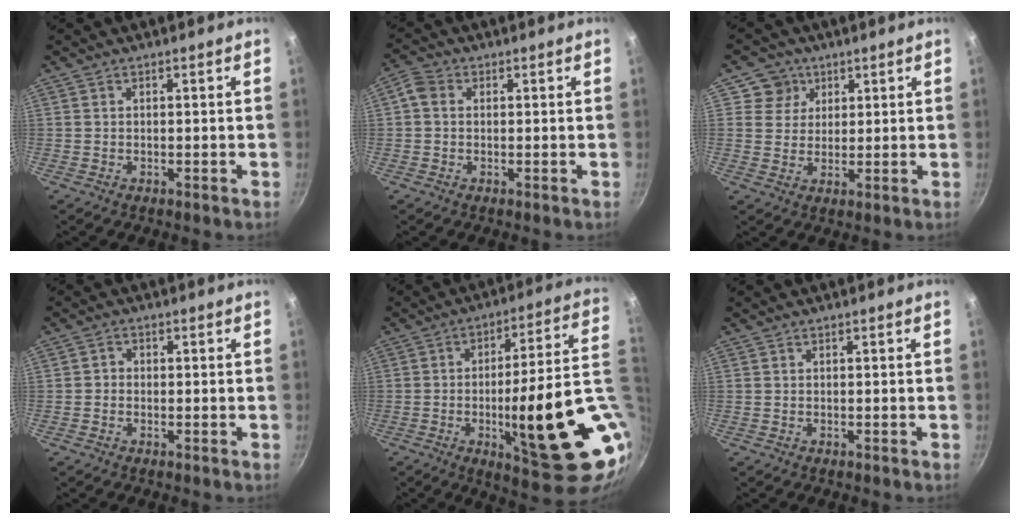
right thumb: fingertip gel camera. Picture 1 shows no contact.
{"total": 3.1, "force": [0.2, 2.6, 1.8], "torque": [-0.037, 0.011, -0.006]}
{"total": 5.4, "force": [2.5, 4.8, 0.4], "torque": [0.037, -0.004, 0.035]}
{"total": 1.5, "force": [-0.5, 1.3, 0.6], "torque": [-0.007, 0.007, -0.013]}
{"total": 25.3, "force": [-3.2, 6.7, 24.1], "torque": [-0.317, -0.004, -0.030]}
{"total": 0.0}